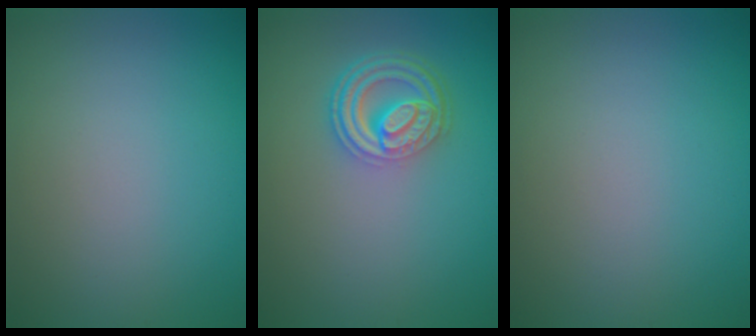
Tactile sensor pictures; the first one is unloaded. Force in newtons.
{"total": 4.7, "press": 3.5, "slide": 3.1}
{"total": 0.0}